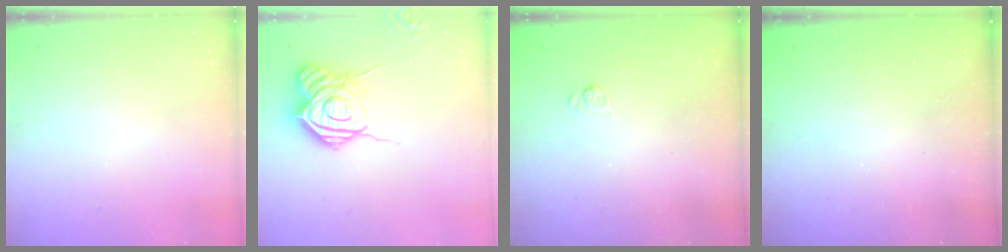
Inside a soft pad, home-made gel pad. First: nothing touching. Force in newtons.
{"total": 15.5, "press": 15.5, "slide": 1.1}
{"total": 2.2, "press": 1.8, "slide": 1.3}
{"total": 2.3, "press": 2.2, "slide": 0.8}